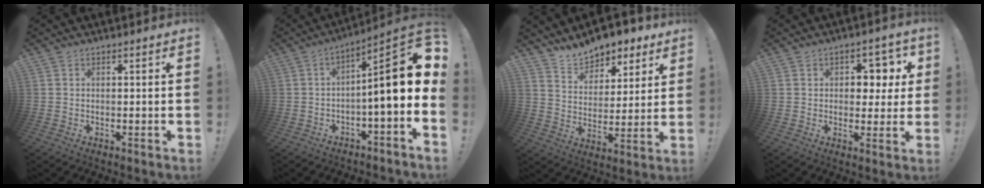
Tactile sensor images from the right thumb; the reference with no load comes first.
{"total": 14.7, "force": [1.6, 2.4, 14.4], "torque": [-0.212, -0.012, 0.018]}
{"total": 10.5, "force": [9.3, 4.5, 1.9], "torque": [-0.038, -0.075, 0.175]}
{"total": 6.5, "force": [2.3, 5.2, 3.3], "torque": [-0.027, -0.019, 0.037]}